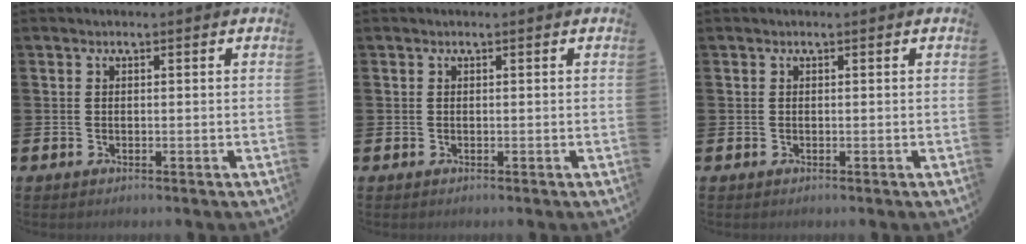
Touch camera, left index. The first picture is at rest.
{"total": 0.0}
{"total": 0.0}